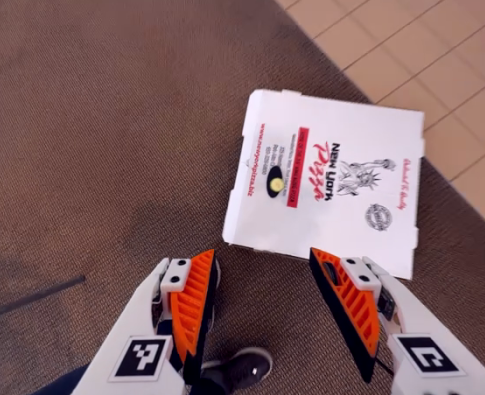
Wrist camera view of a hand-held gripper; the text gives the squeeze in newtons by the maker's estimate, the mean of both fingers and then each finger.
{"total": 0.0}